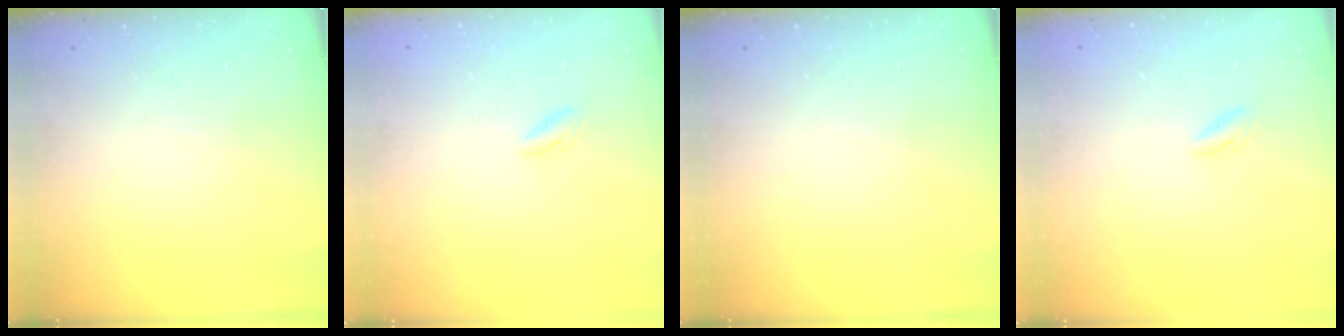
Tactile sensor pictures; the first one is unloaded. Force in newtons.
{"total": 1.1, "press": 0.9, "slide": 0.7}
{"total": 0.0}
{"total": 1.1, "press": 0.9, "slide": 0.7}